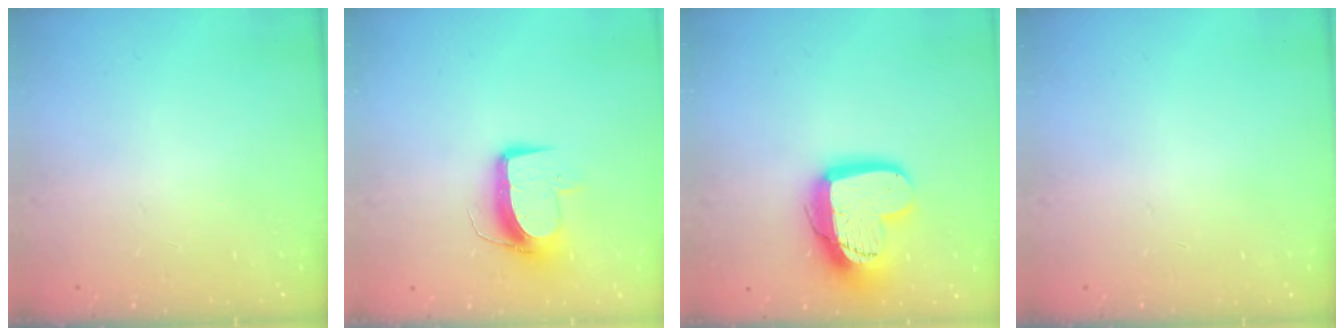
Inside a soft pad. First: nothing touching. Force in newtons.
{"total": 9.7, "press": 9.7, "slide": 0.6}
{"total": 16.7, "press": 16.6, "slide": 1.5}
{"total": 0.0}